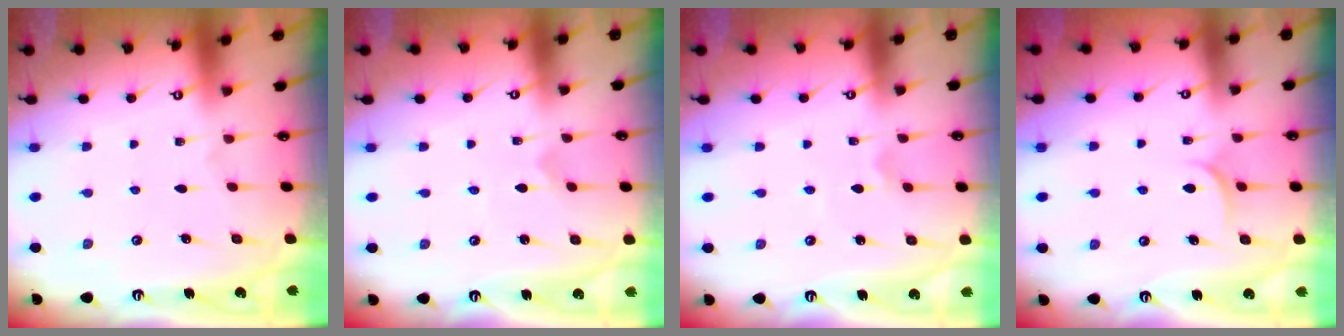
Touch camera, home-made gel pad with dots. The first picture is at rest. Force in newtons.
{"total": 0.0}
{"total": 2.0, "press": 2.0, "slide": 0.4}
{"total": 4.5, "press": 4.5, "slide": 0.6}